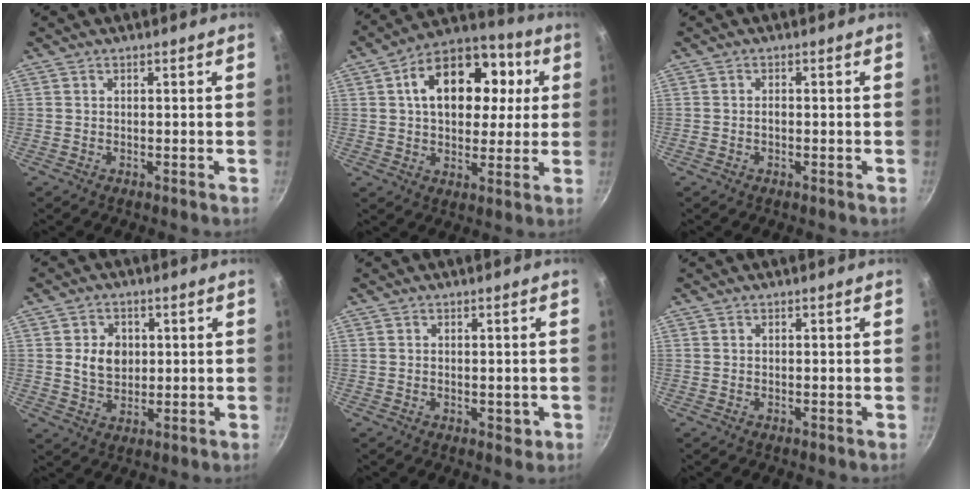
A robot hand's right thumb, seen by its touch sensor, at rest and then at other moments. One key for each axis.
{"total": 19.1, "fx": 4.4, "fy": 13.0, "fz": 13.4, "tx": -0.178, "ty": 0.018, "tz": 0.054}
{"total": 0.8, "fx": -0.2, "fy": 0.5, "fz": 0.6, "tx": -0.011, "ty": 0.004, "tz": -0.005}
{"total": 6.4, "fx": 1.0, "fy": 5.1, "fz": 3.8, "tx": -0.042, "ty": -0.005, "tz": 0.018}
{"total": 2.2, "fx": -0.4, "fy": 1.3, "fz": 1.7, "tx": -0.018, "ty": -0.002, "tz": -0.005}
{"total": 0.0}